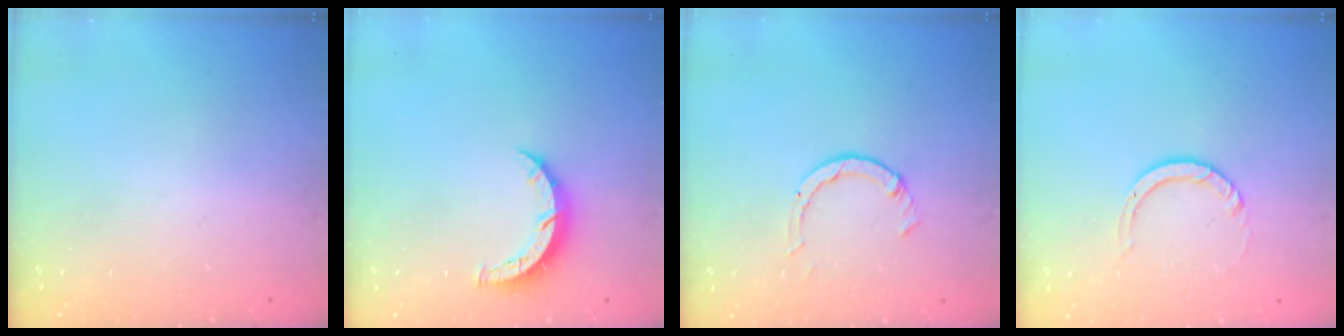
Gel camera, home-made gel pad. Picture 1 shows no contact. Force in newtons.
{"total": 5.5, "press": 5.5, "slide": 0.5}
{"total": 2.6, "press": 2.5, "slide": 0.3}
{"total": 4.0, "press": 4.0, "slide": 0.2}